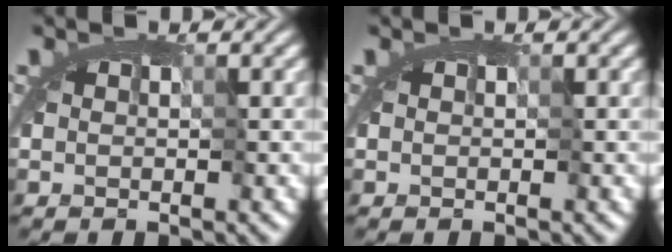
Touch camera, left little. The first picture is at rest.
{"total": 0.0}